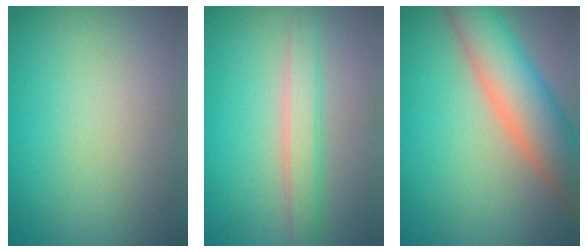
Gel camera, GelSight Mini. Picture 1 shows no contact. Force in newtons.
{"total": 2.7, "press": 2.7, "slide": 0.0}
{"total": 7.6, "press": 7.6, "slide": 0.5}